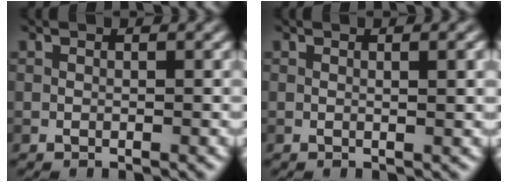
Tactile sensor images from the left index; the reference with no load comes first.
{"total": 1.8, "force": [0.4, 0.5, 1.7], "torque": [-0.017, 0.005, 0.002]}